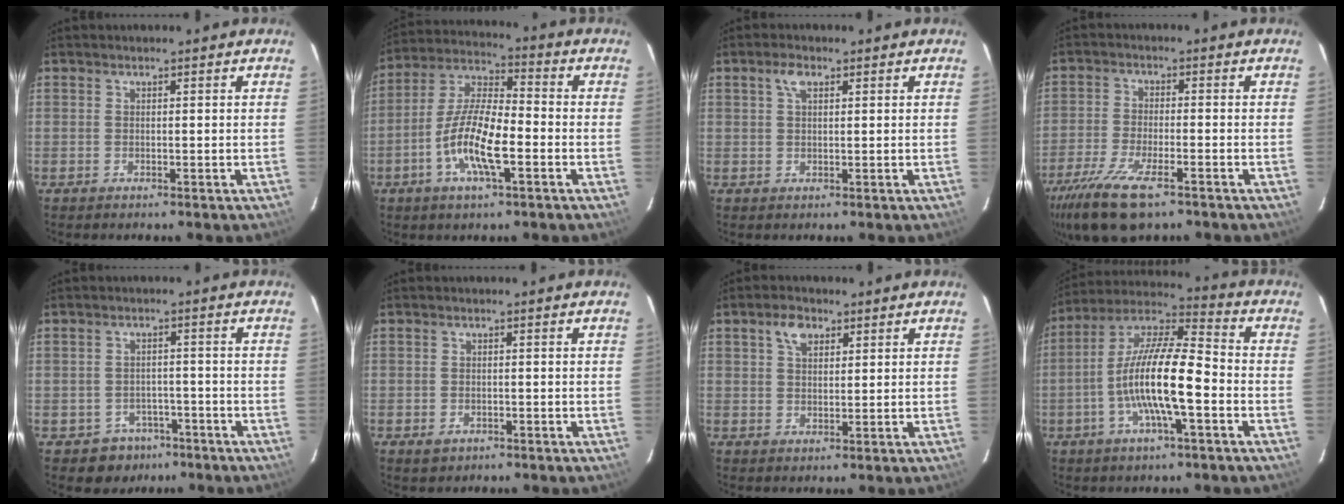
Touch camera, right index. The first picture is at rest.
{"total": 12.4, "force": [-4.4, 3.6, 11.1], "torque": [-0.228, -0.003, -0.089]}
{"total": 2.5, "force": [1.2, 1.3, 1.8], "torque": [-0.036, 0.008, 0.022]}
{"total": 12.3, "force": [-8.3, 3.6, 8.3], "torque": [-0.192, -0.039, -0.159]}
{"total": 5.6, "force": [-3.5, 4.3, 0.3], "torque": [-0.016, 0.026, -0.037]}
{"total": 2.1, "force": [-1.1, 1.6, 0.8], "torque": [-0.015, -0.002, -0.016]}
{"total": 4.0, "force": [2.1, 2.5, 2.4], "torque": [-0.041, 0.011, 0.038]}
{"total": 14.8, "force": [-3.9, 2.9, 14.0], "torque": [-0.267, 0.000, -0.081]}